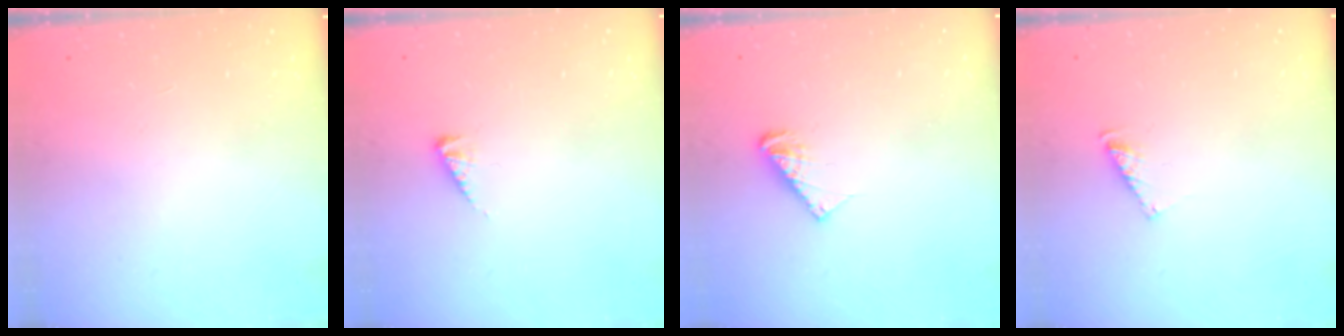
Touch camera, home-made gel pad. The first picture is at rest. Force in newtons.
{"total": 3.3, "press": 3.3, "slide": 0.3}
{"total": 5.6, "press": 5.6, "slide": 0.4}
{"total": 5.3, "press": 5.2, "slide": 0.3}